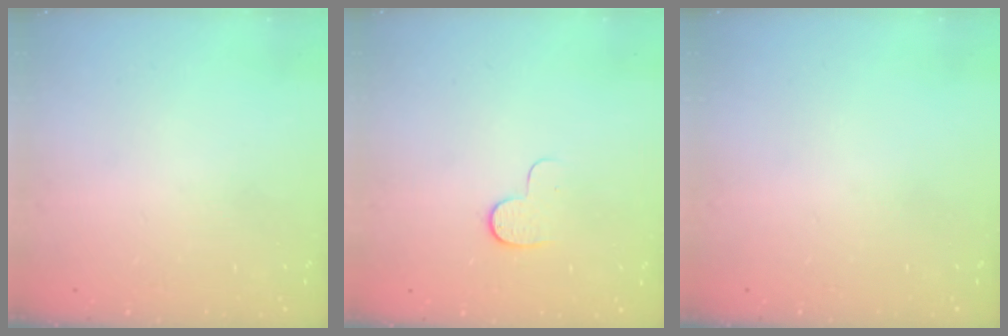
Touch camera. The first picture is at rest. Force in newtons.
{"total": 5.7, "press": 5.7, "slide": 0.6}
{"total": 0.0}